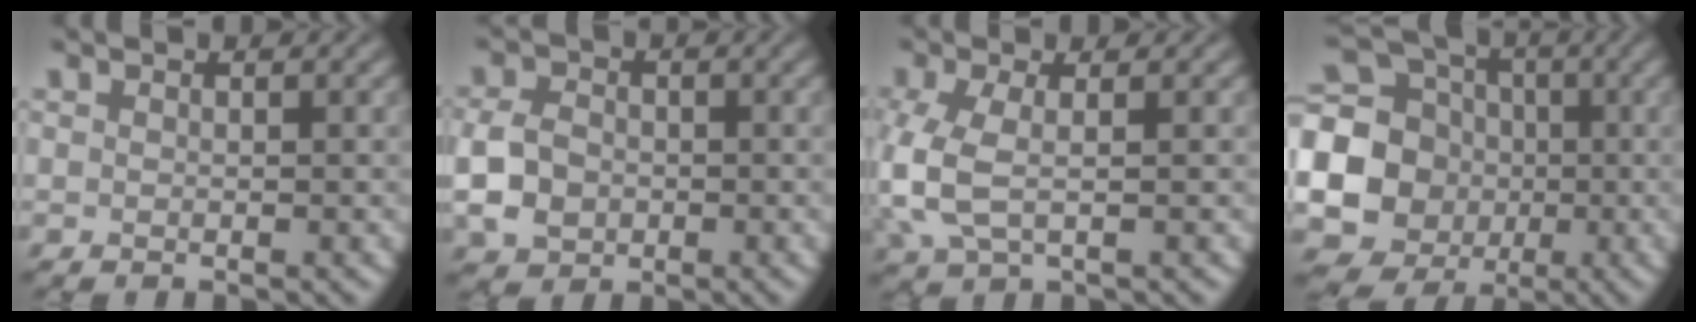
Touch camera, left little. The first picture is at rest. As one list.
[{"total": 4.2, "force": [-1.0, 3.3, 2.3], "torque": [-0.056, -0.002, -0.027]}, {"total": 4.3, "force": [-0.7, 2.0, 3.8], "torque": [-0.107, -0.006, -0.017]}, {"total": 16.6, "force": [-1.8, 15.8, 4.8], "torque": [-0.137, 0.003, -0.065]}]